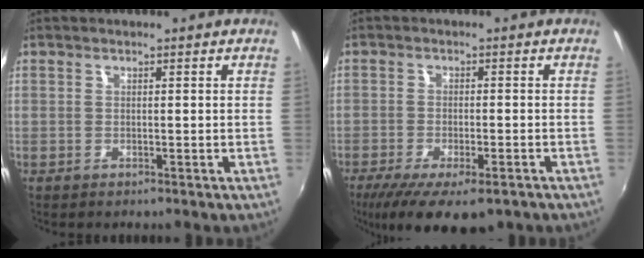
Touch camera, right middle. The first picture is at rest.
{"total": 12.7, "force": [-8.7, 4.1, 8.3], "torque": [-0.174, -0.050, -0.136]}